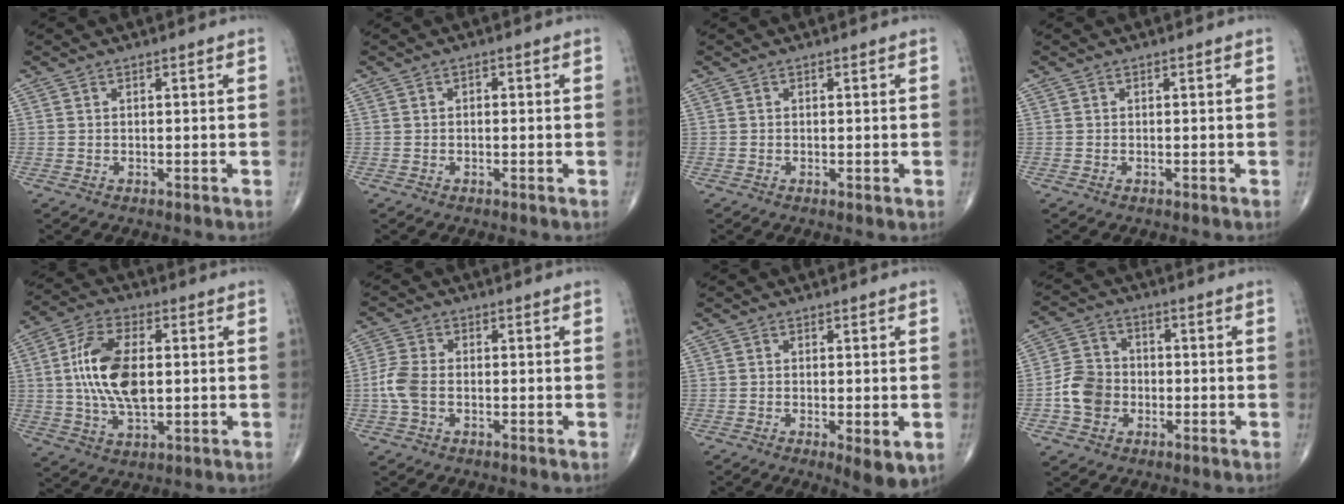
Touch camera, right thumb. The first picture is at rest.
{"total": 0.7, "force": [0.0, 0.5, 0.5], "torque": [-0.004, 0.002, -0.003]}
{"total": 0.7, "force": [-0.1, 0.1, 0.7], "torque": [-0.013, -0.003, -0.003]}
{"total": 0.0}
{"total": 13.8, "force": [1.0, 7.0, 11.9], "torque": [-0.231, 0.005, 0.019]}
{"total": 5.1, "force": [-1.1, 3.1, 3.9], "torque": [-0.100, 0.011, -0.027]}
{"total": 5.6, "force": [-1.6, 1.6, 5.2], "torque": [-0.078, -0.015, -0.023]}
{"total": 7.8, "force": [-2.0, 6.4, 3.9], "torque": [-0.055, 0.021, -0.044]}